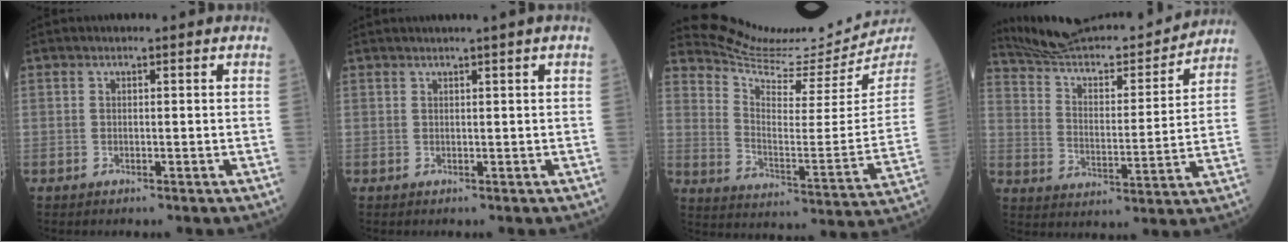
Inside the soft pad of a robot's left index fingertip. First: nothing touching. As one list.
[{"total": 1.5, "force": [1.0, -0.6, 0.9], "torque": [-0.018, -0.003, 0.024]}, {"total": 19.3, "force": [18.7, 0.7, 4.5], "torque": [-0.093, -0.102, 0.260]}, {"total": 19.8, "force": [18.9, 2.4, 5.4], "torque": [-0.092, -0.012, 0.285]}]